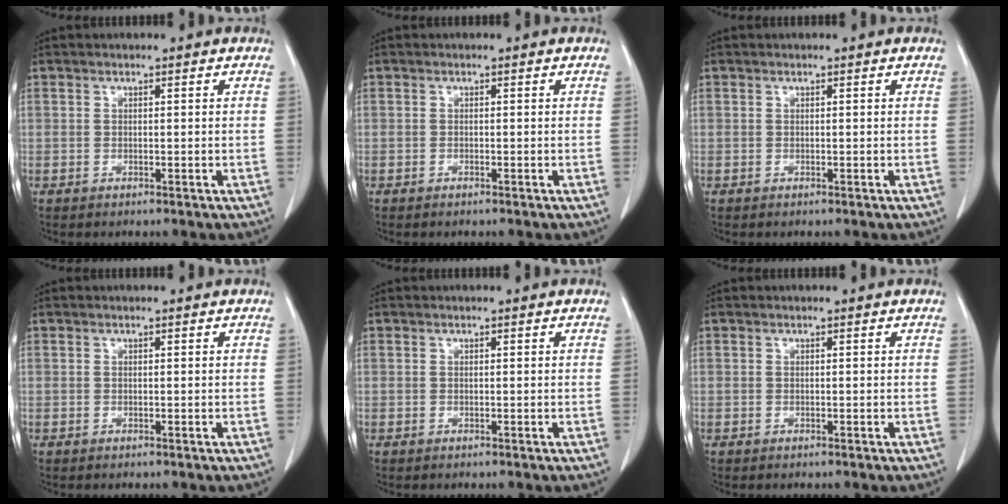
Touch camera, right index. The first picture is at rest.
{"total": 0.0}
{"total": 0.0}
{"total": 0.0}
{"total": 0.0}
{"total": 0.0}